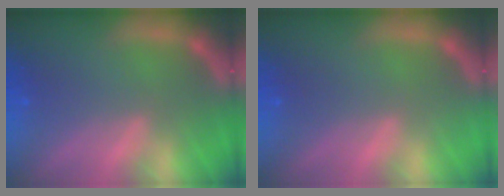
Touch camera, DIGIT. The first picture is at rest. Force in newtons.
{"total": 0.0}